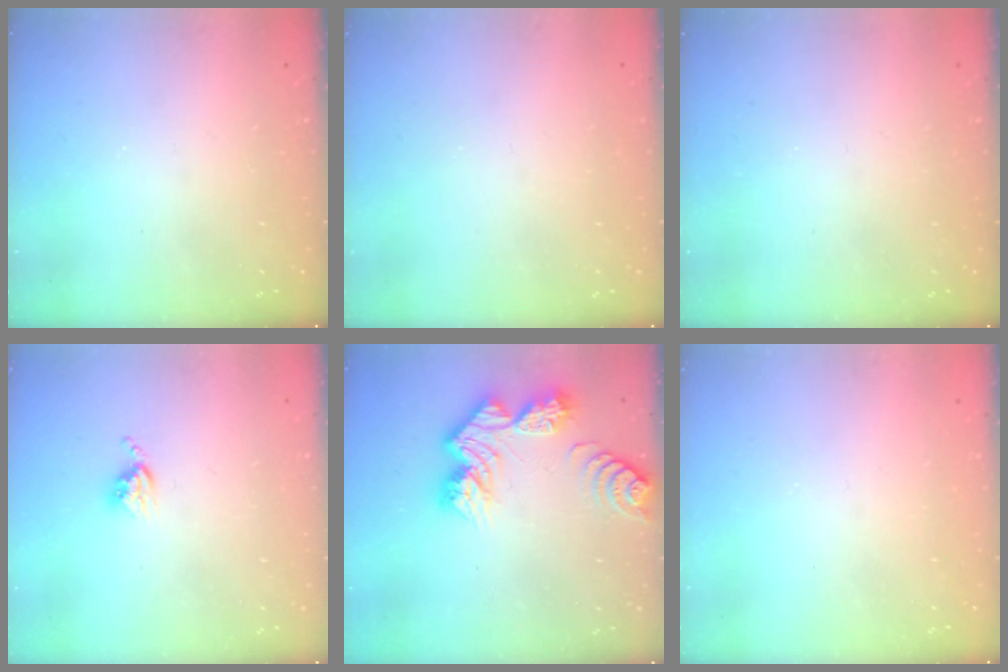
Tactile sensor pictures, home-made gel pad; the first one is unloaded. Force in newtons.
{"total": 0.0}
{"total": 0.0}
{"total": 3.8, "press": 3.8, "slide": 0.5}
{"total": 13.0, "press": 13.0, "slide": 1.1}
{"total": 0.0}